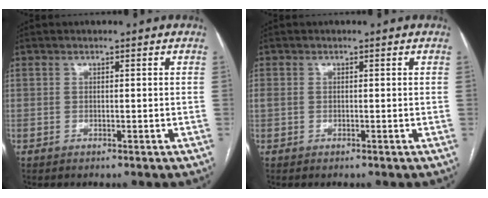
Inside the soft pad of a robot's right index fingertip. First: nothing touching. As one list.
[{"total": 0.8, "force": [0.1, 0.6, 0.4], "torque": [-0.014, 0.012, 0.006]}]